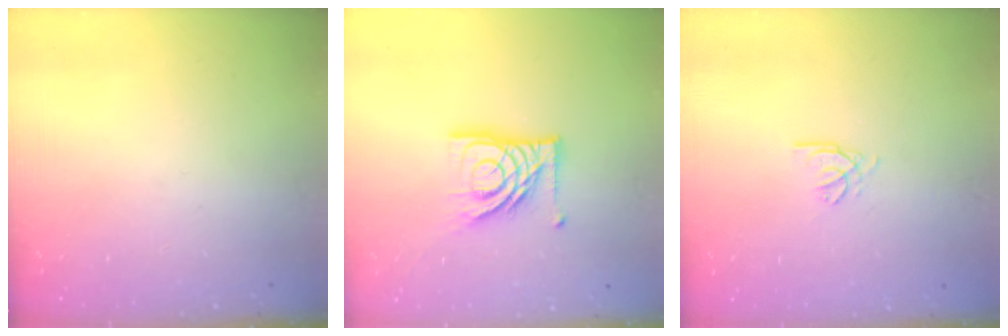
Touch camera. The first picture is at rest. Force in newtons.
{"total": 14.7, "press": 14.6, "slide": 1.7}
{"total": 2.6, "press": 2.6, "slide": 0.3}